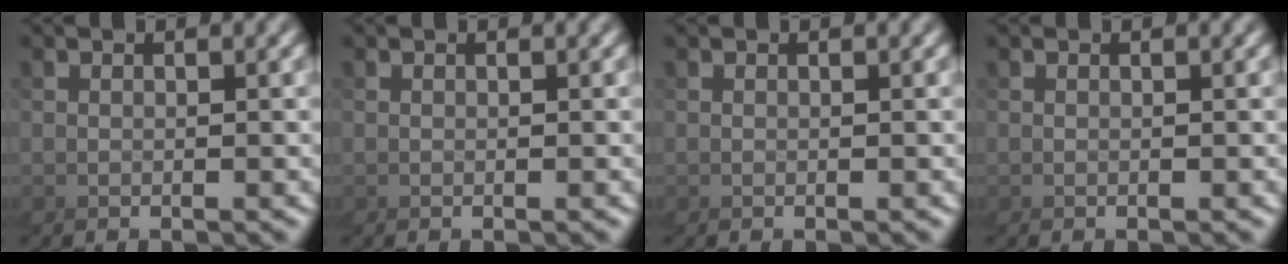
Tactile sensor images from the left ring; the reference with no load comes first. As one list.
[{"total": 0.0}, {"total": 0.0}, {"total": 0.0}]